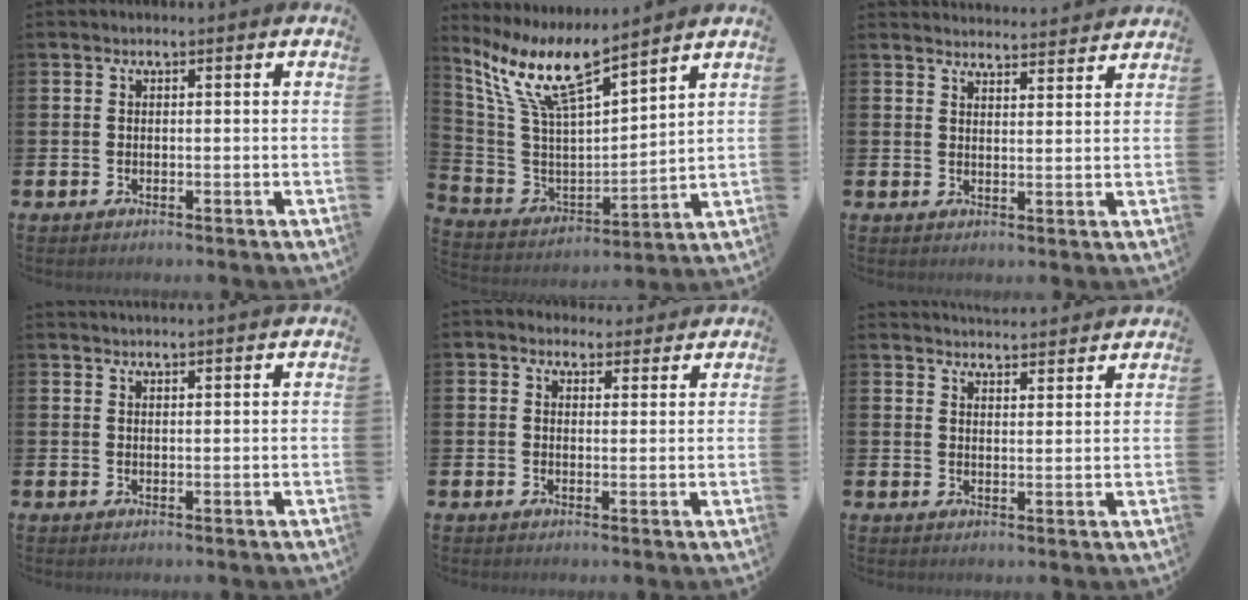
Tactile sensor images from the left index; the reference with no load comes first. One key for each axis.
{"total": 11.0, "fx": 8.8, "fy": 2.2, "fz": 6.1, "tx": -0.156, "ty": -0.048, "tz": 0.151}
{"total": 3.5, "fx": 3.5, "fy": 0.0, "fz": -0.1, "tx": -0.001, "ty": -0.027, "tz": 0.062}
{"total": 1.7, "fx": 1.7, "fy": -0.2, "fz": 0.0, "tx": 0.003, "ty": -0.008, "tz": 0.031}
{"total": 3.1, "fx": 2.7, "fy": 1.4, "fz": -0.1, "tx": 0.005, "ty": -0.010, "tz": 0.048}
{"total": 4.1, "fx": 4.1, "fy": 0.1, "fz": -0.2, "tx": -0.001, "ty": -0.028, "tz": 0.075}